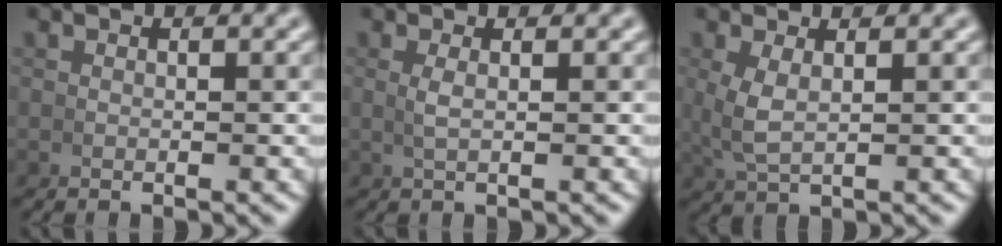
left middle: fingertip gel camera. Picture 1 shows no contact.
{"total": 1.1, "force": [0.4, -0.2, 1.0], "torque": [-0.024, -0.001, 0.012]}
{"total": 2.7, "force": [0.6, 1.2, 2.3], "torque": [-0.059, -0.004, 0.022]}